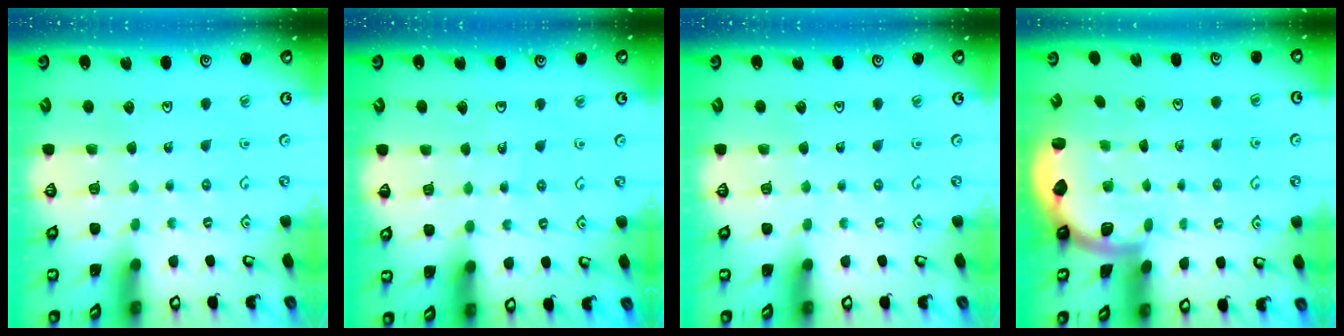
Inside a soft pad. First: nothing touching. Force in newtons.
{"total": 2.2, "press": 2.2, "slide": 0.2}
{"total": 0.0}
{"total": 2.0, "press": 1.9, "slide": 0.5}